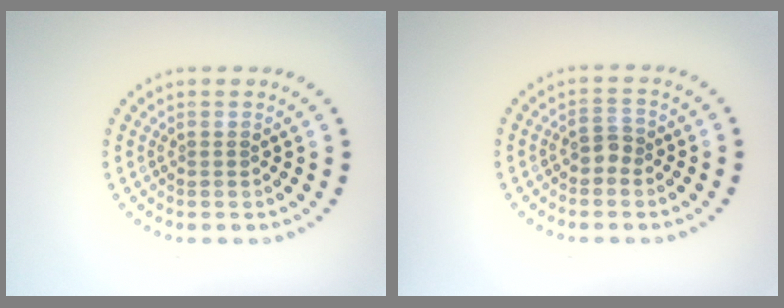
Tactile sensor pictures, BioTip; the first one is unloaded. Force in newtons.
{"total": 1.5, "press": 1.4, "slide": 0.6}